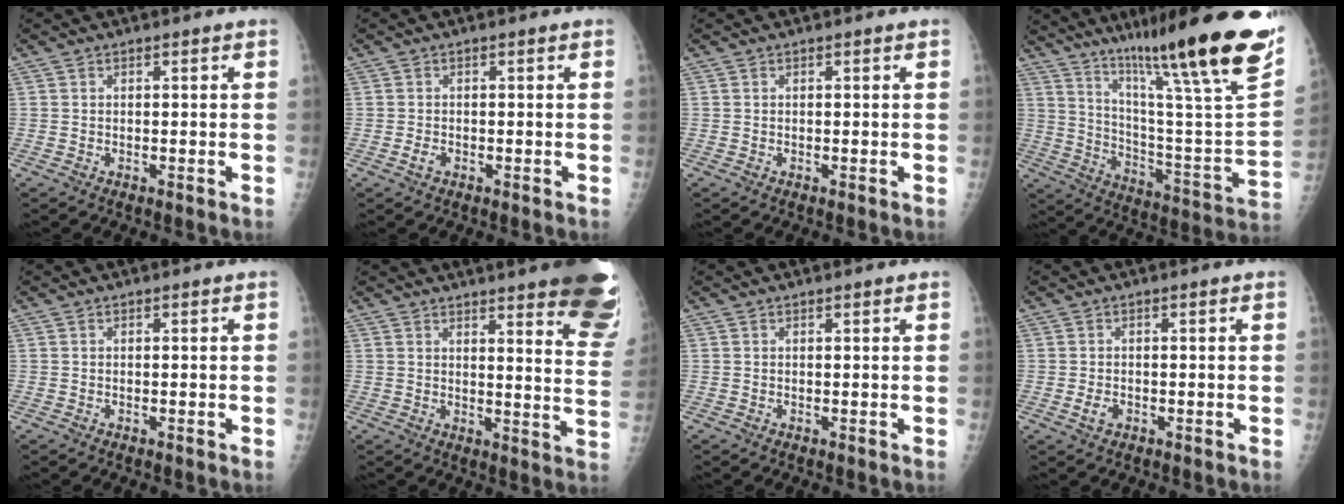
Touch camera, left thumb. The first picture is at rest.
{"total": 1.3, "force": [-0.6, 0.8, 0.8], "torque": [-0.018, 0.002, -0.011]}
{"total": 0.0}
{"total": 32.1, "force": [22.0, 3.0, 23.1], "torque": [-0.310, -0.107, 0.331]}
{"total": 0.0}
{"total": 22.2, "force": [16.1, 3.9, 14.7], "torque": [-0.143, -0.092, 0.181]}
{"total": 0.6, "force": [0.5, 0.0, 0.3], "torque": [-0.005, 0.002, 0.007]}
{"total": 1.9, "force": [-0.6, 1.3, 1.2], "torque": [-0.022, 0.001, -0.010]}